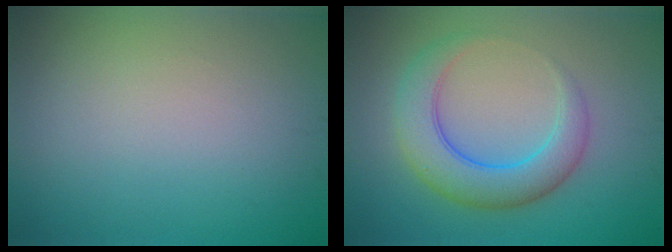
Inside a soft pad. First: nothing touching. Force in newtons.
{"total": 5.4, "press": 5.4, "slide": 0.2}